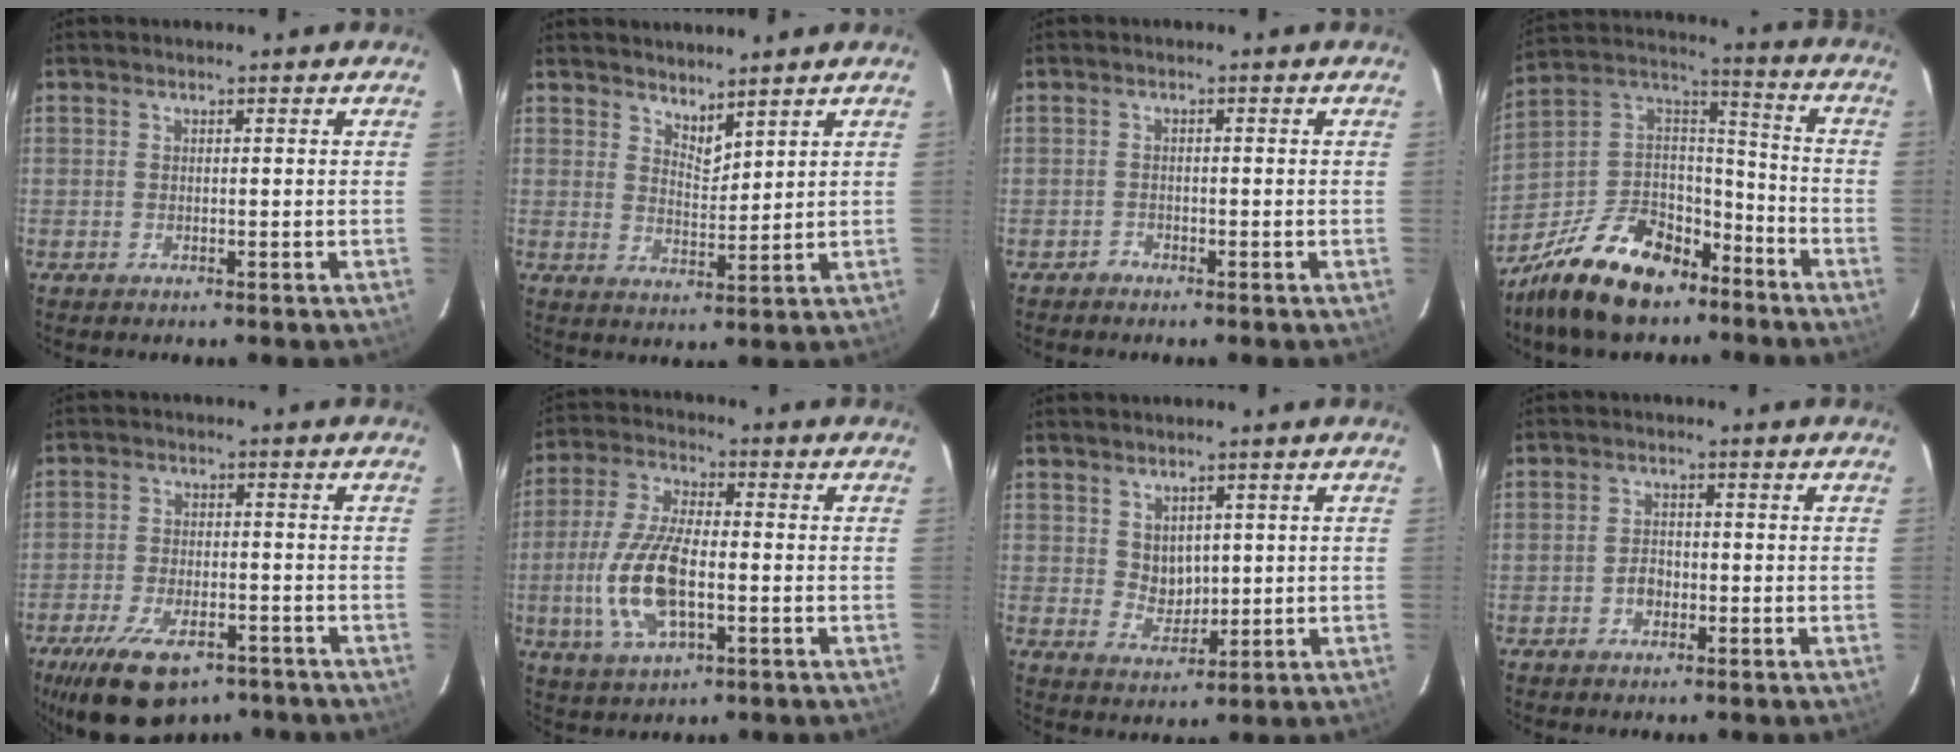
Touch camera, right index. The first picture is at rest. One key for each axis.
{"total": 4.1, "fx": 3.7, "fy": 1.0, "fz": 1.3, "tx": -0.016, "ty": -0.007, "tz": 0.065}
{"total": 1.1, "fx": -0.9, "fy": 0.4, "fz": -0.5, "tx": 0.008, "ty": 0.006, "tz": -0.017}
{"total": 21.0, "fx": -14.0, "fy": 11.7, "fz": 10.4, "tx": -0.233, "ty": 0.040, "tz": -0.225}
{"total": 15.3, "fx": -10.0, "fy": 7.1, "fz": 9.1, "tx": -0.196, "ty": -0.023, "tz": -0.158}
{"total": 13.4, "fx": -2.7, "fy": 5.6, "fz": 11.9, "tx": -0.257, "ty": -0.002, "tz": -0.051}
{"total": 4.3, "fx": 1.6, "fy": 3.6, "fz": 1.9, "tx": -0.027, "ty": -0.001, "tz": 0.040}
{"total": 2.6, "fx": -1.1, "fy": 2.0, "fz": 1.3, "tx": -0.026, "ty": 0.007, "tz": -0.018}